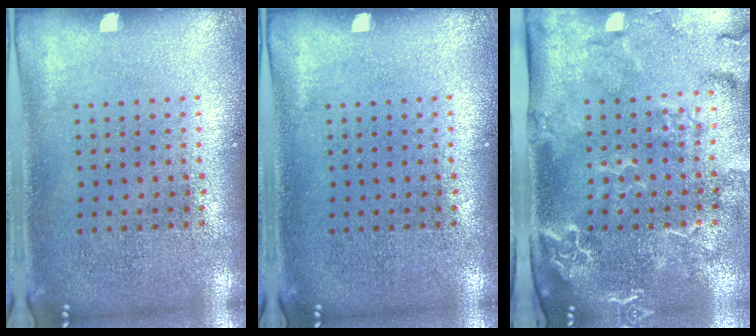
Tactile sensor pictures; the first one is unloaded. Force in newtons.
{"total": 0.0}
{"total": 2.9, "press": 2.4, "slide": 1.6}